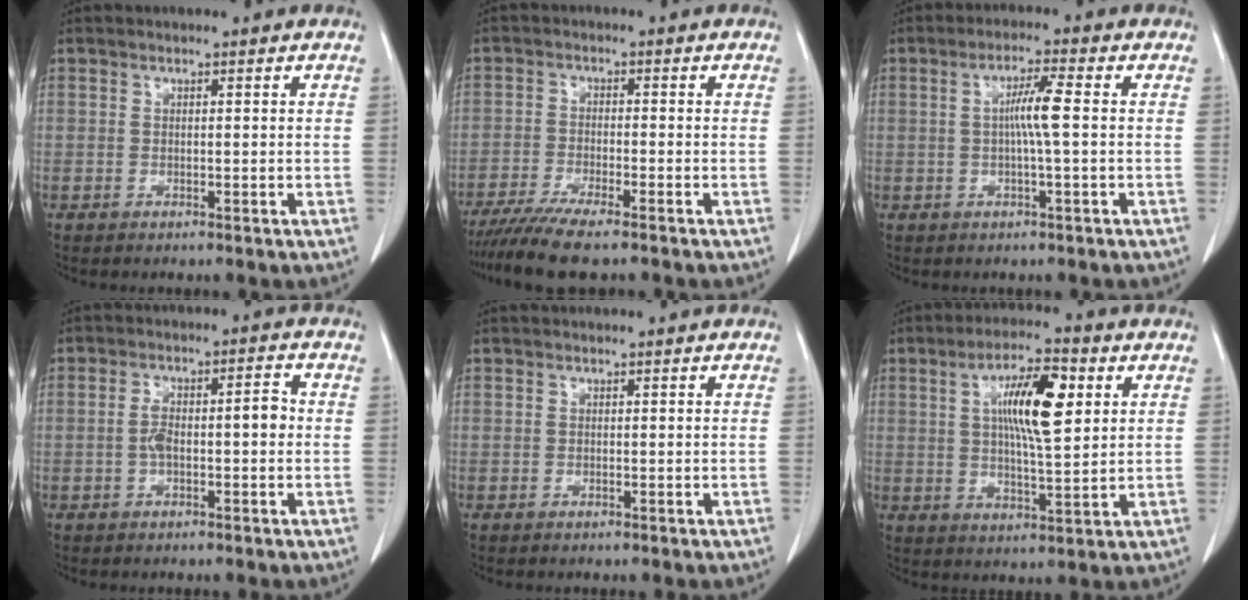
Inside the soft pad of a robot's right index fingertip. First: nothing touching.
{"total": 7.3, "force": [-6.1, 0.0, 4.1], "torque": [-0.065, -0.020, -0.102]}
{"total": 4.6, "force": [0.1, -0.3, 4.6], "torque": [-0.085, 0.006, 0.001]}
{"total": 5.8, "force": [-0.6, 1.8, 5.5], "torque": [-0.103, 0.026, -0.010]}
{"total": 0.0}
{"total": 11.0, "force": [3.2, 2.2, 10.3], "torque": [-0.181, 0.008, 0.053]}